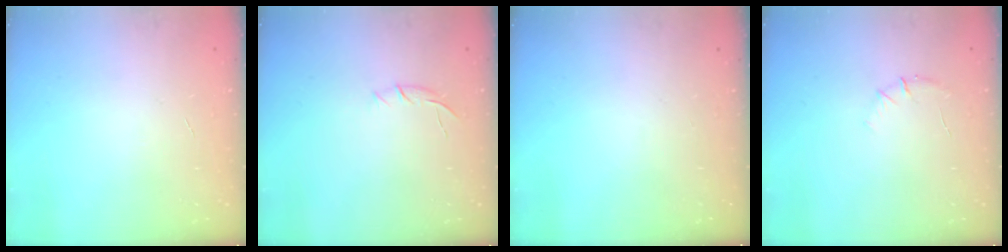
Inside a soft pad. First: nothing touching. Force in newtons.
{"total": 4.2, "press": 4.0, "slide": 1.1}
{"total": 0.0}
{"total": 5.1, "press": 4.9, "slide": 1.6}